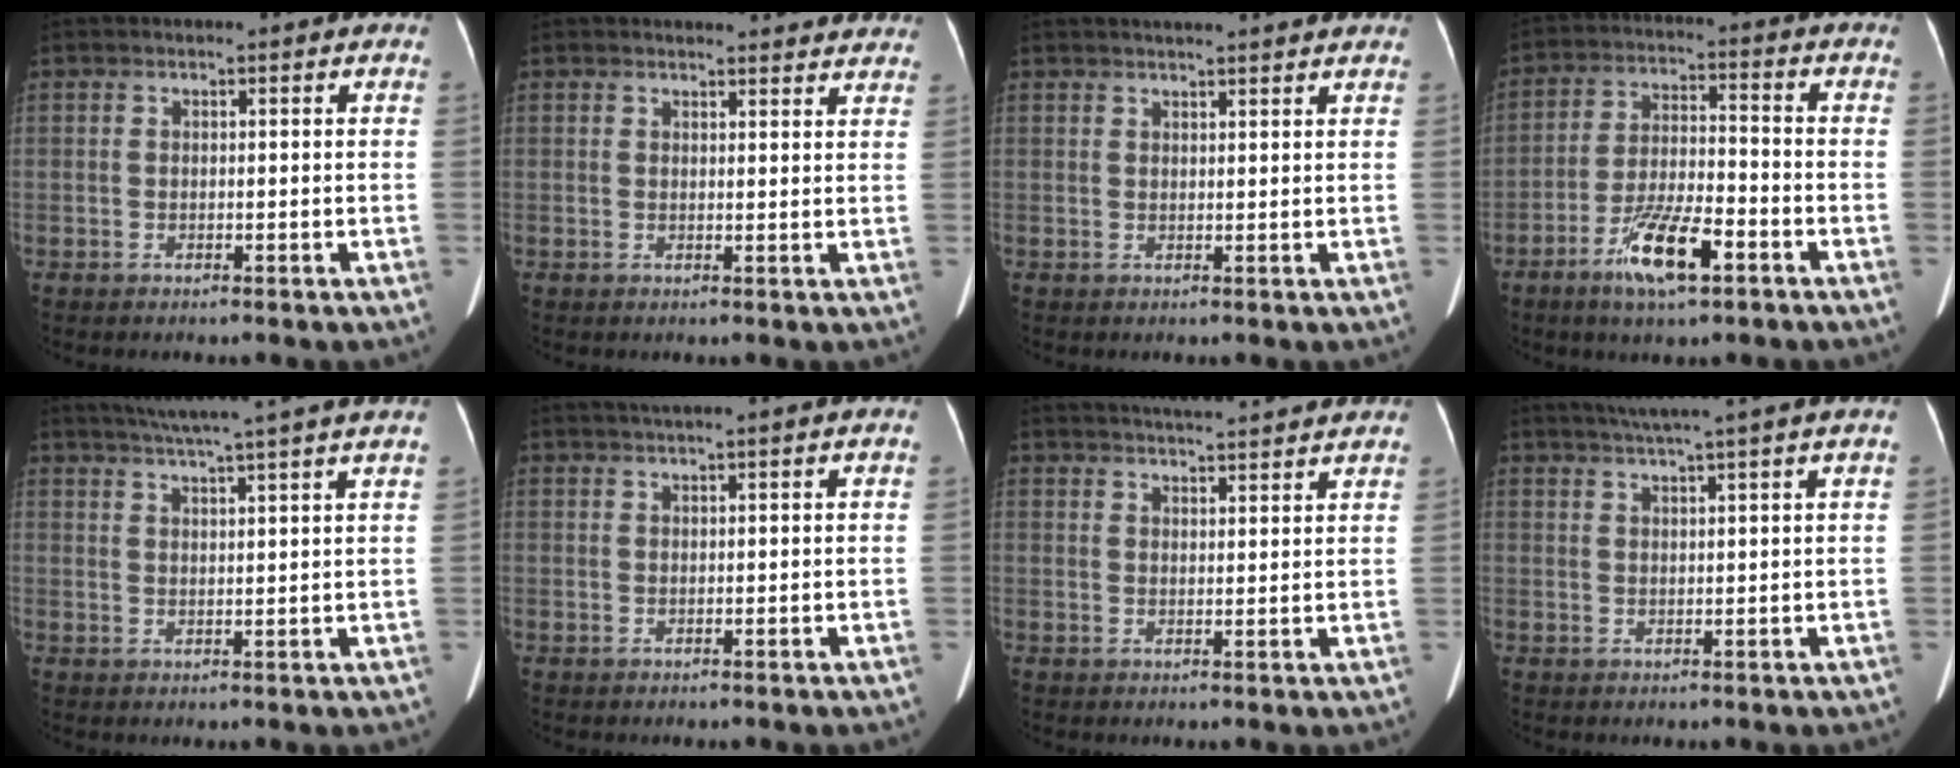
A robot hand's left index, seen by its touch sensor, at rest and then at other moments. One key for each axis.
{"total": 12.8, "fx": 12.2, "fy": 2.3, "fz": 3.1, "tx": -0.014, "ty": 0.002, "tz": 0.122}
{"total": 9.0, "fx": 8.1, "fy": 0.5, "fz": 4.0, "tx": -0.058, "ty": 0.028, "tz": 0.095}
{"total": 9.9, "fx": -5.6, "fy": 2.2, "fz": 7.9, "tx": -0.156, "ty": -0.005, "tz": -0.099}
{"total": 12.6, "fx": 10.6, "fy": -1.7, "fz": 6.6, "tx": -0.107, "ty": 0.007, "tz": 0.134}
{"total": 3.7, "fx": 2.9, "fy": -1.0, "fz": 2.0, "tx": -0.024, "ty": 0.023, "tz": 0.050}
{"total": 12.9, "fx": 11.9, "fy": 0.7, "fz": 4.9, "tx": -0.081, "ty": 0.022, "tz": 0.153}
{"total": 7.4, "fx": 5.9, "fy": -1.8, "fz": 4.2, "tx": -0.061, "ty": 0.018, "tz": 0.079}